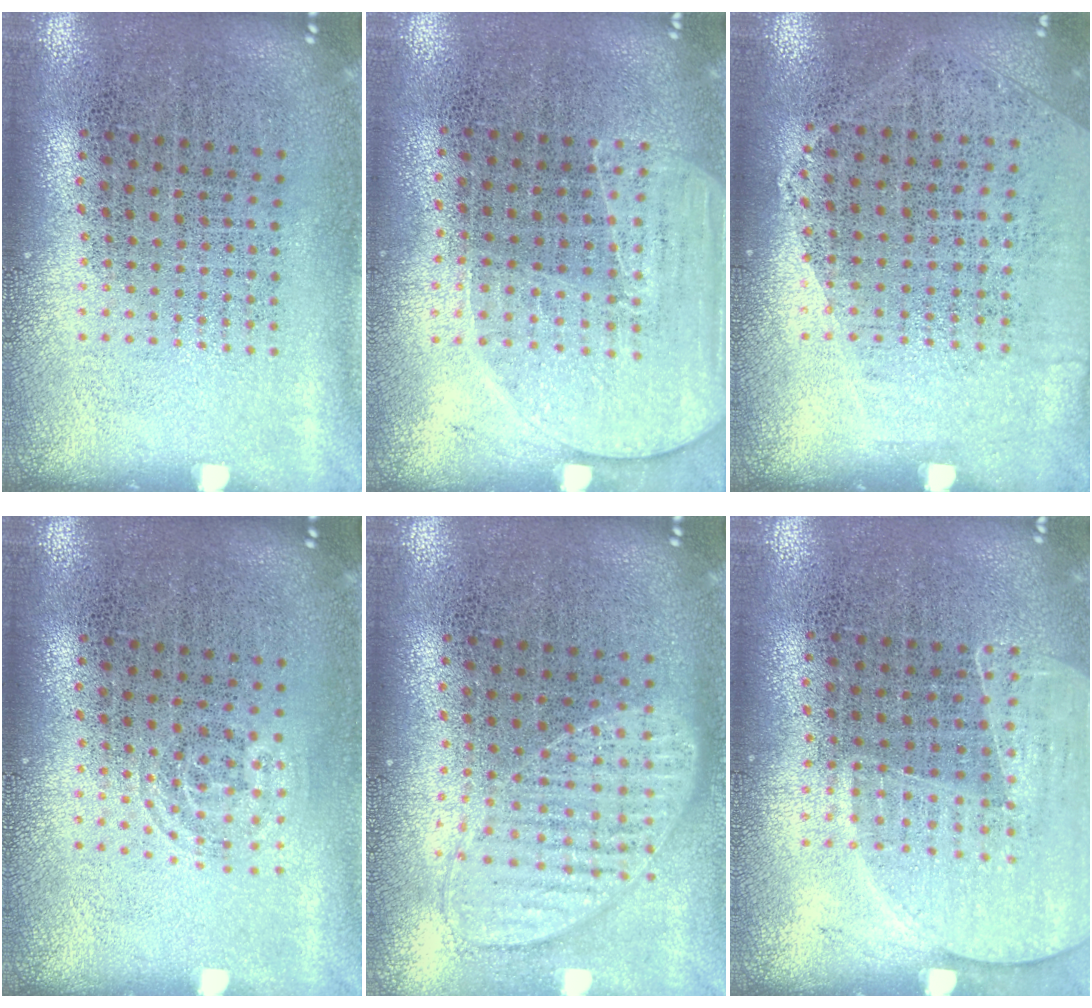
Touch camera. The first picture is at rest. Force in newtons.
{"total": 1.6, "press": 1.4, "slide": 0.8}
{"total": 1.2, "press": 0.9, "slide": 0.7}
{"total": 0.7, "press": 0.5, "slide": 0.5}
{"total": 1.0, "press": 1.0, "slide": 0.2}
{"total": 1.6, "press": 1.4, "slide": 0.7}